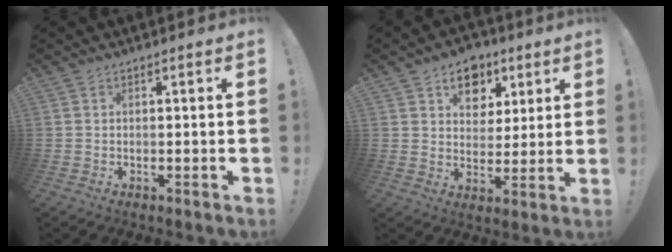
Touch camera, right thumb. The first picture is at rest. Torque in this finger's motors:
{"motor_torque": [0.60, 1.86, 0.15, -0.06, -0.02]}